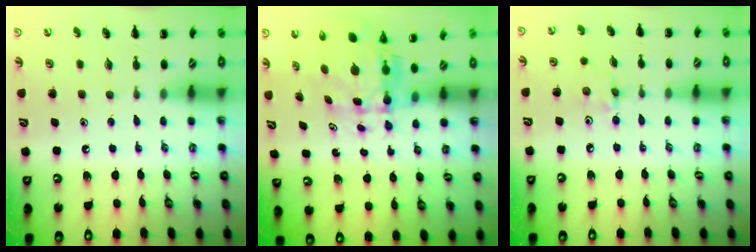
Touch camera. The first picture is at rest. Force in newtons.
{"total": 5.8, "press": 5.6, "slide": 1.6}
{"total": 2.2, "press": 2.1, "slide": 0.6}